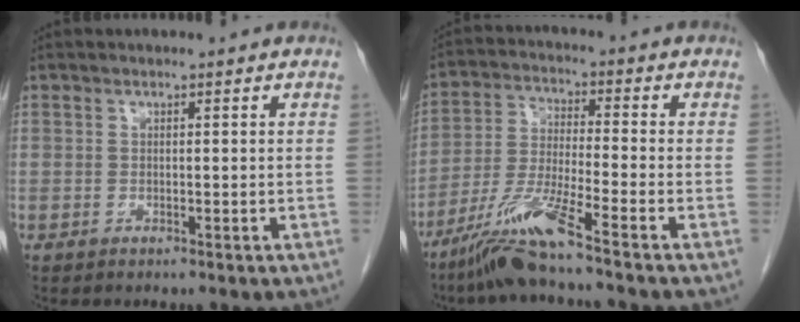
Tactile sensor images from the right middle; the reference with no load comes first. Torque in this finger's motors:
{"motor_torque": [1.13, -0.93, 0.33, 0.15]}